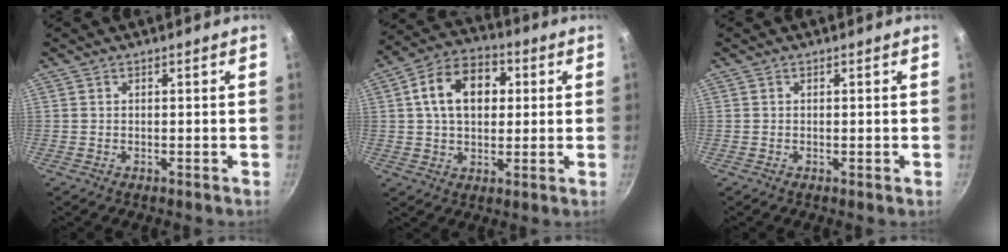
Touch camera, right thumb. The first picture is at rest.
{"total": 13.5, "force": [2.7, 9.3, 9.4], "torque": [-0.124, 0.019, 0.030]}
{"total": 0.0}